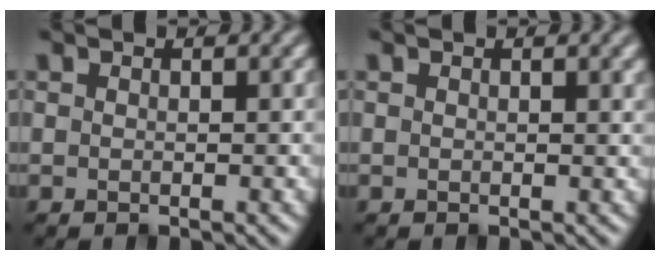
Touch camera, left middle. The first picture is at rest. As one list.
[{"total": 1.7, "force": [1.0, 0.4, 1.3], "torque": [-0.010, 0.006, 0.015]}]